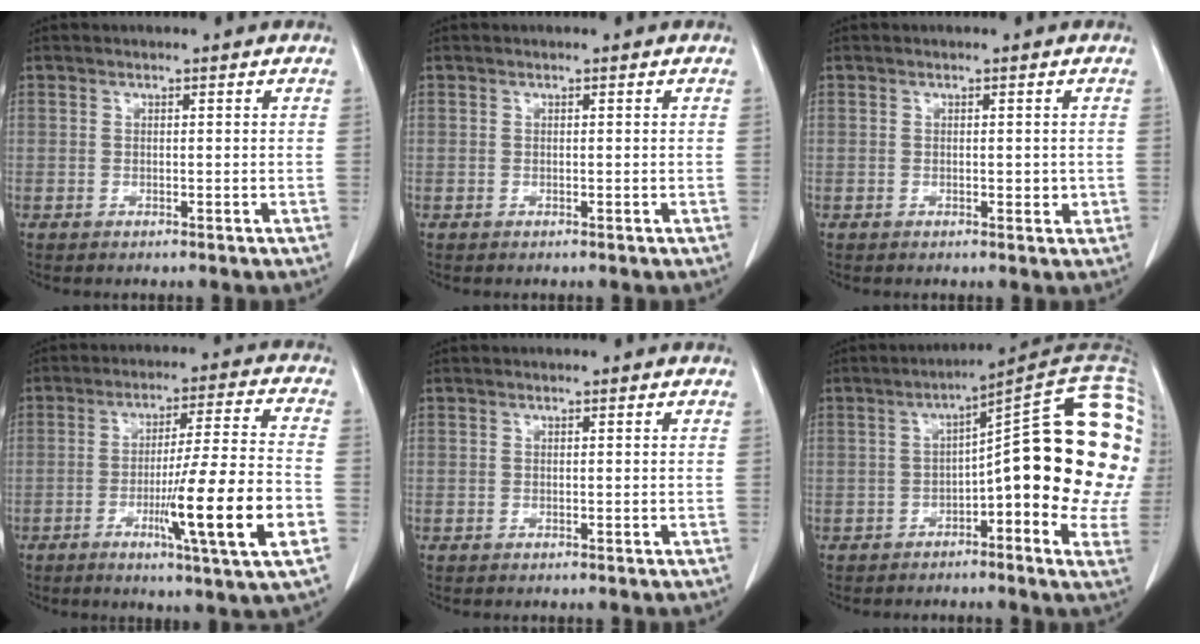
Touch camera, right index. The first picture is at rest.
{"total": 0.0}
{"total": 1.5, "force": [-0.1, 0.7, 1.3], "torque": [-0.017, -0.001, 0.001]}
{"total": 15.2, "force": [-4.8, -0.8, 14.4], "torque": [-0.237, -0.019, -0.080]}
{"total": 0.0}
{"total": 21.9, "force": [1.1, 3.4, 21.7], "torque": [-0.220, 0.056, 0.017]}